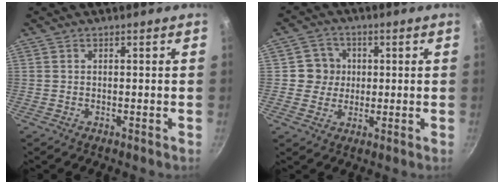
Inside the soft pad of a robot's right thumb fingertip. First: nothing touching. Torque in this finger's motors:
{"motor_torque": [-0.13, 0.45, 0.27, -0.14, -0.03]}